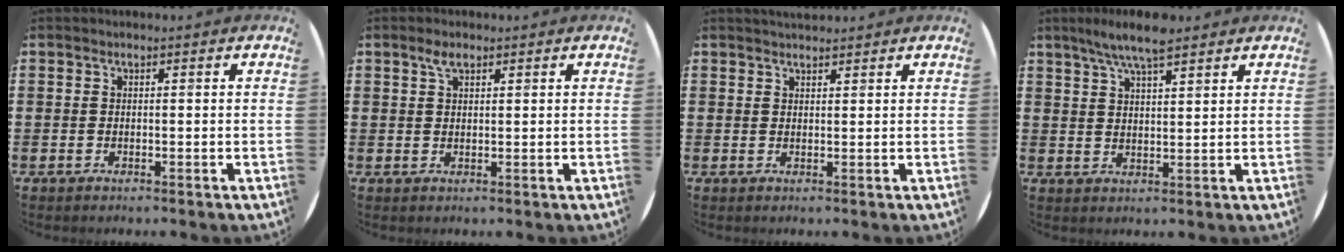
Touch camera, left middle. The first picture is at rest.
{"total": 2.1, "force": [1.4, 0.9, 1.3], "torque": [-0.020, 0.004, 0.022]}
{"total": 1.4, "force": [1.4, 0.2, 0.0], "torque": [-0.001, 0.001, 0.026]}
{"total": 6.2, "force": [5.0, 1.0, 3.5], "torque": [-0.078, -0.004, 0.089]}